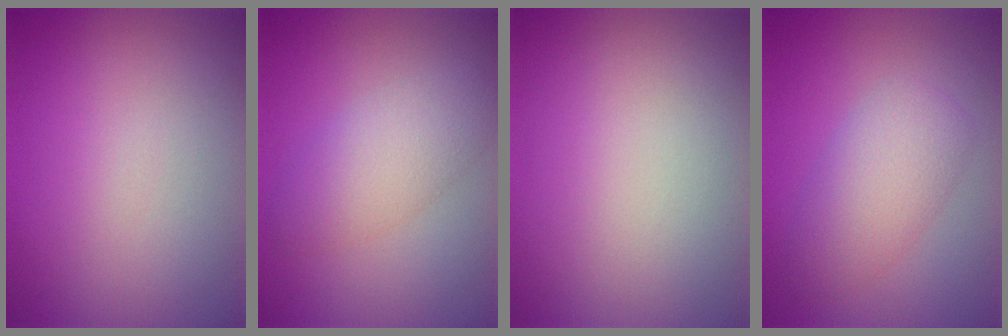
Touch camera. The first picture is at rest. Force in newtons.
{"total": 3.8, "press": 3.8, "slide": 0.2}
{"total": 0.0}
{"total": 4.3, "press": 4.3, "slide": 0.2}